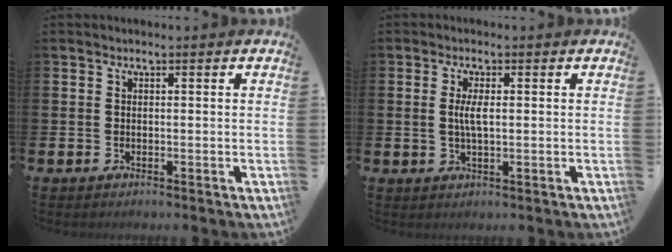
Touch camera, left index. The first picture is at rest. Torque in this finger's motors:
{"motor_torque": [0.53, 0.12, 0.07, 0.12]}